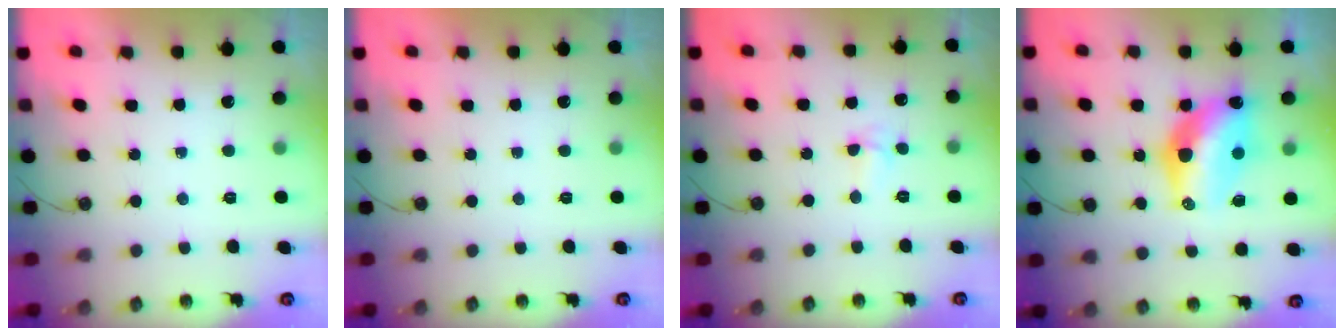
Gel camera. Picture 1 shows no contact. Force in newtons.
{"total": 0.0}
{"total": 3.7, "press": 2.0, "slide": 3.1}
{"total": 14.3, "press": 13.5, "slide": 4.7}